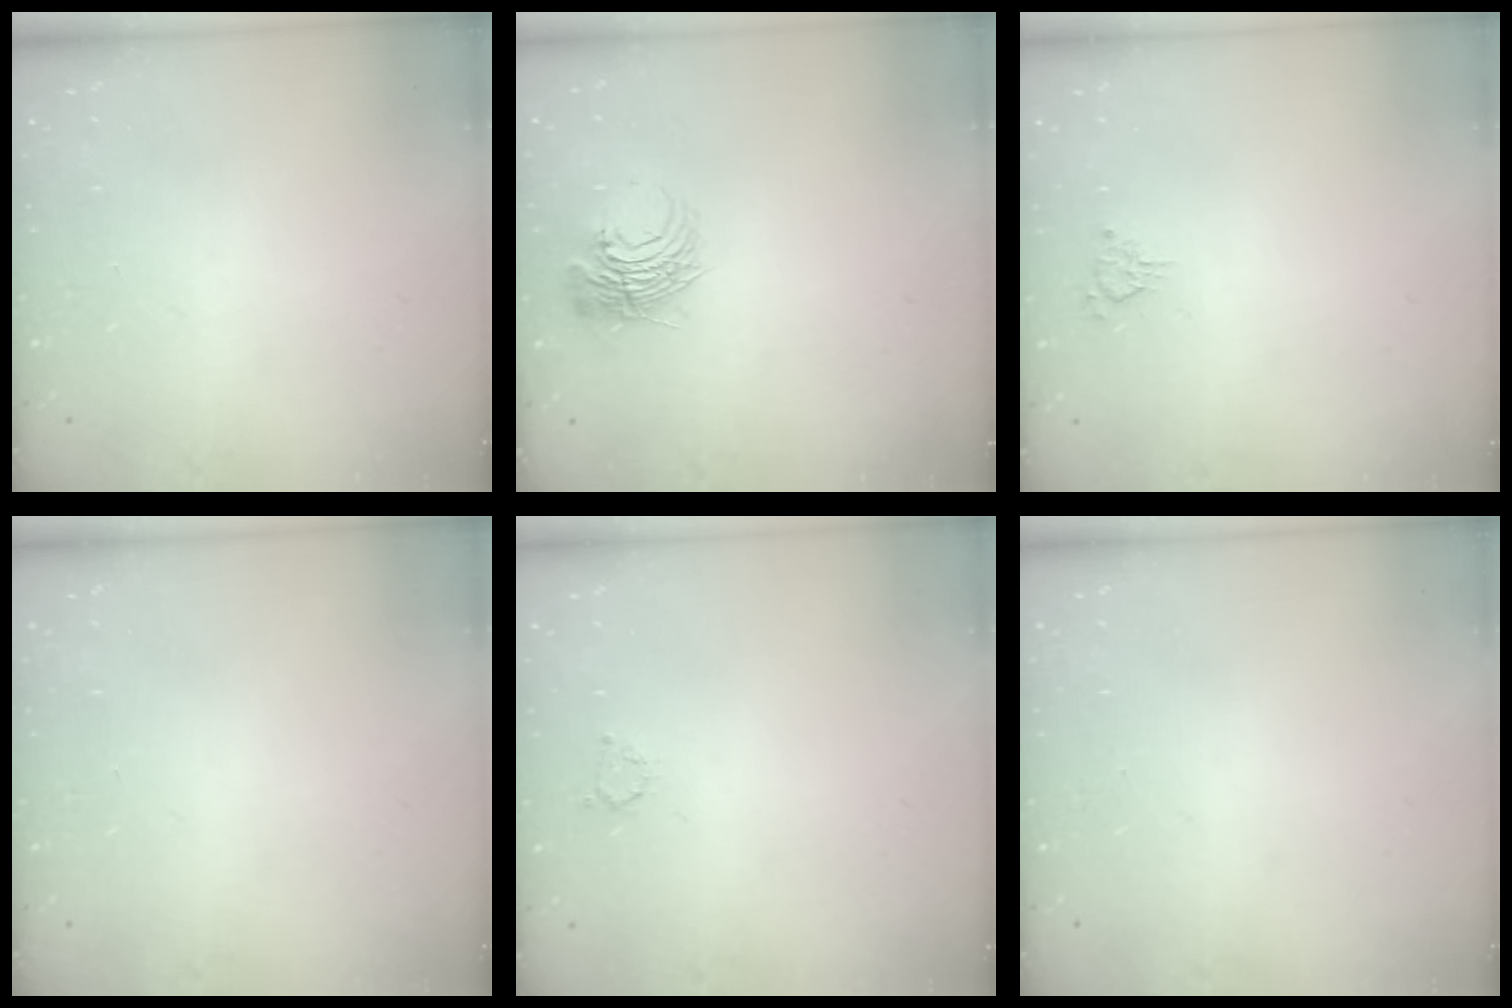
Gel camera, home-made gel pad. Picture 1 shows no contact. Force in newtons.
{"total": 9.4, "press": 9.4, "slide": 0.9}
{"total": 2.9, "press": 2.9, "slide": 0.5}
{"total": 0.0}
{"total": 2.5, "press": 2.5, "slide": 0.4}
{"total": 0.0}